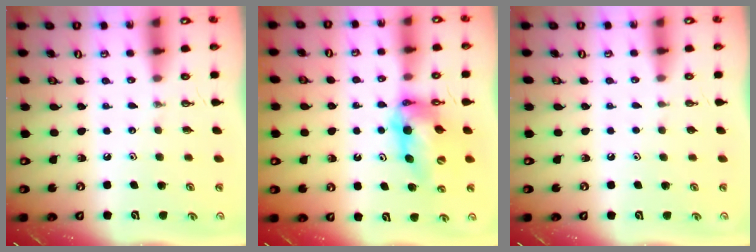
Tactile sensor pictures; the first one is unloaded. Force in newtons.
{"total": 11.6, "press": 11.6, "slide": 1.1}
{"total": 0.0}